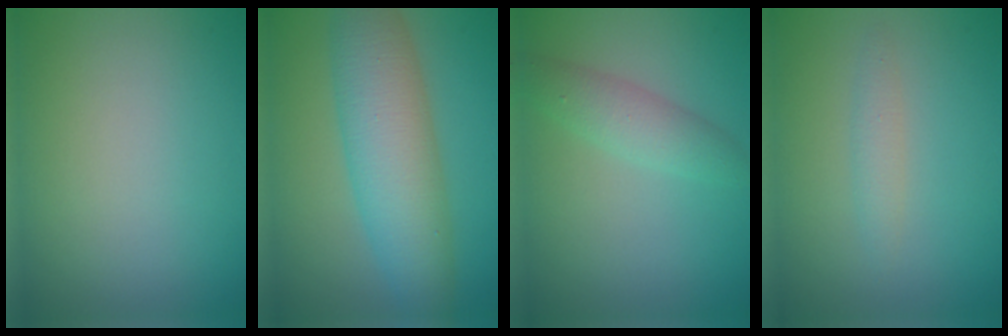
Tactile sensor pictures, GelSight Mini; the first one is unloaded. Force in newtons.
{"total": 7.7, "press": 7.7, "slide": 0.3}
{"total": 2.7, "press": 2.7, "slide": 0.2}
{"total": 1.4, "press": 1.4, "slide": 0.0}